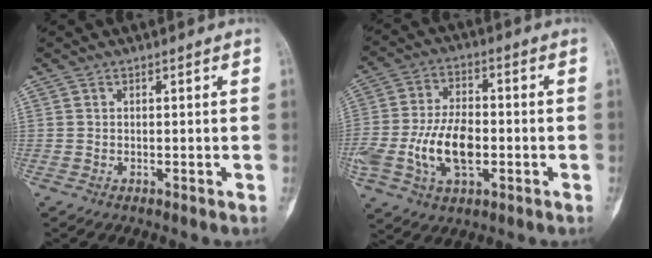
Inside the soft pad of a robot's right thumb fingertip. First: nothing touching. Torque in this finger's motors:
{"motor_torque": [2.09, 1.94, 1.71, -0.70, 0.23]}